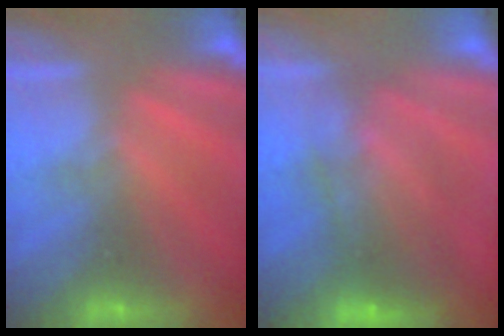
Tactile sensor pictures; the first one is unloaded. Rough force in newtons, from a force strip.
{"total": 5.6}